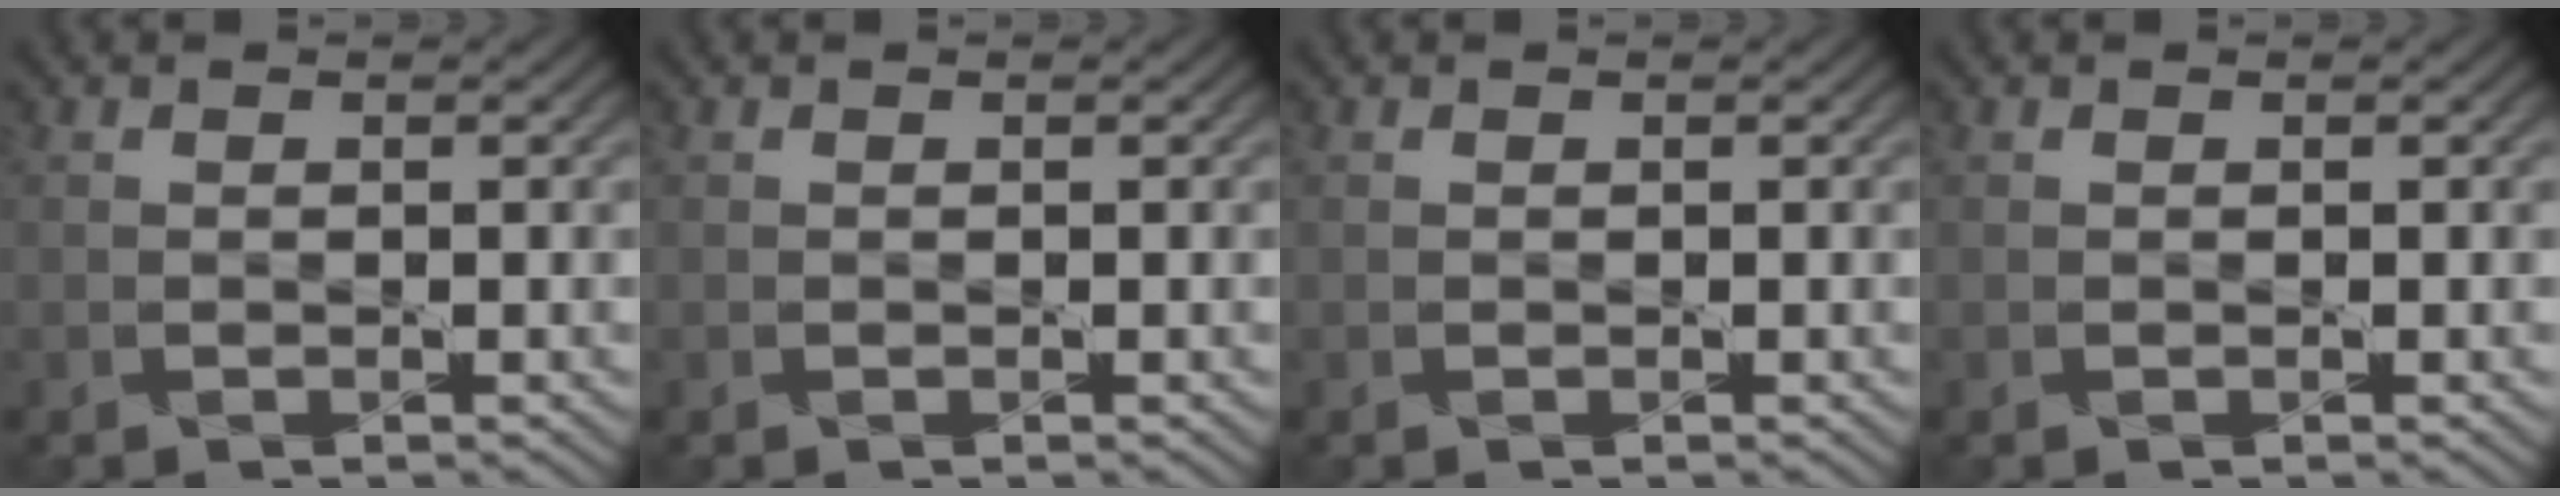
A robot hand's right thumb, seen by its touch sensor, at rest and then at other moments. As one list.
[{"total": 0.0}, {"total": 0.0}, {"total": 0.0}]